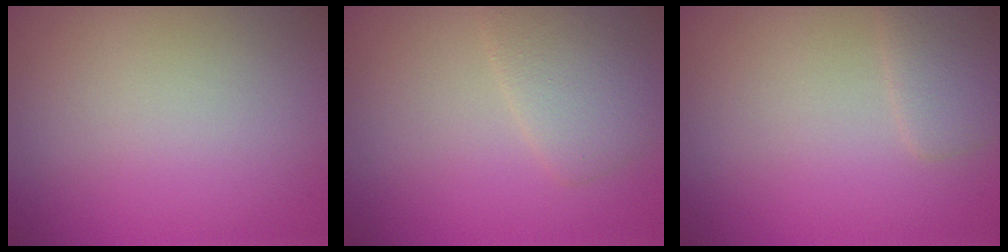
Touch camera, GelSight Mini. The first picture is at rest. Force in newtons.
{"total": 3.2, "press": 3.2, "slide": 0.2}
{"total": 2.1, "press": 2.1, "slide": 0.1}